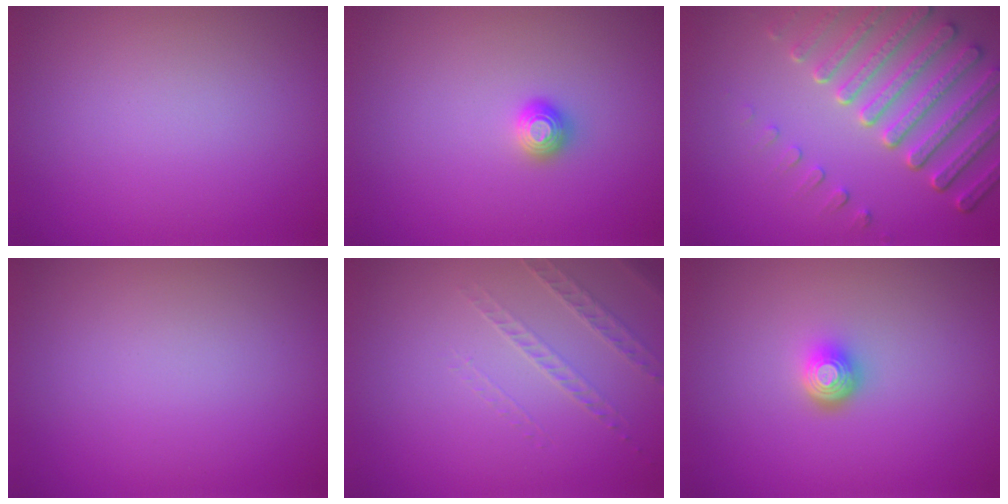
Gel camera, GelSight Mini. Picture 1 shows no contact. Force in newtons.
{"total": 1.1, "press": 1.1, "slide": 0.1}
{"total": 6.5, "press": 5.2, "slide": 3.9}
{"total": 0.0}
{"total": 1.3, "press": 0.9, "slide": 0.9}
{"total": 1.9, "press": 1.4, "slide": 1.2}